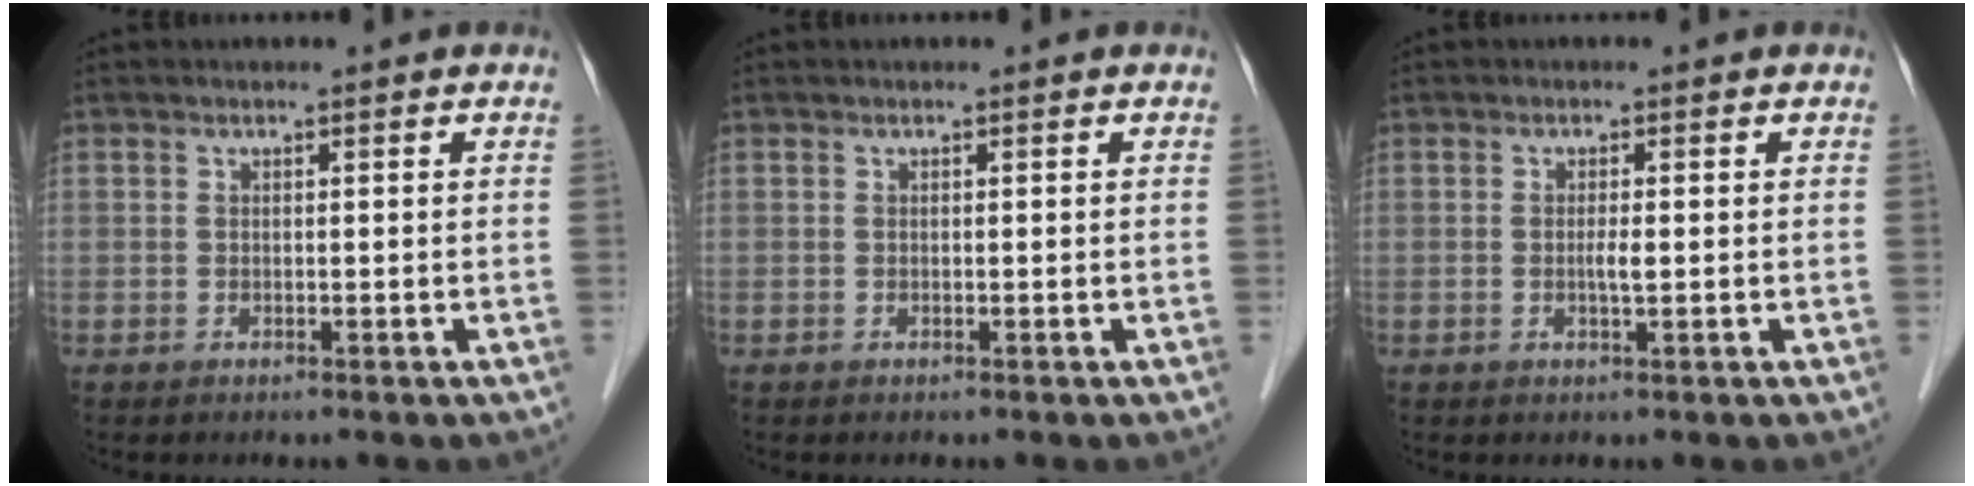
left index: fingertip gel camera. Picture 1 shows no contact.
{"total": 0.0}
{"total": 1.4, "force": [-0.1, 0.1, 1.4], "torque": [-0.027, -0.001, -0.002]}